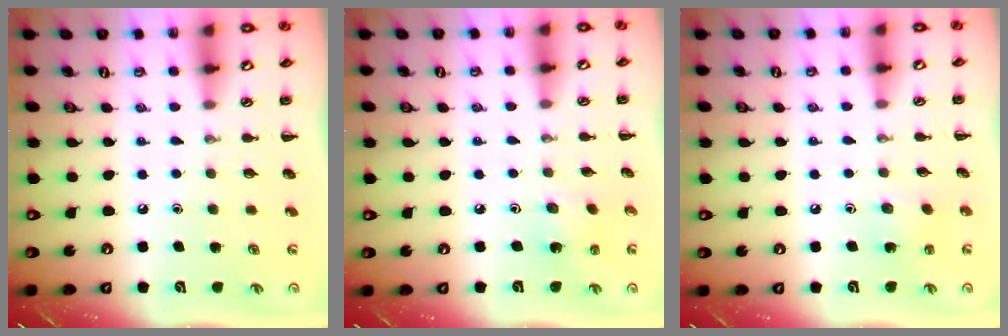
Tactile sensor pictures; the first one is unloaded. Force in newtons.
{"total": 1.8, "press": 1.7, "slide": 0.7}
{"total": 4.1, "press": 3.9, "slide": 1.0}